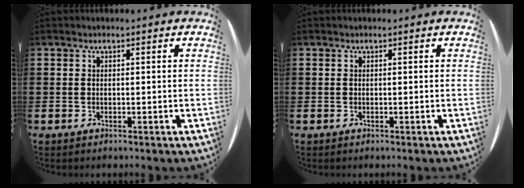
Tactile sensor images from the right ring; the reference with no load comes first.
{"total": 0.0}